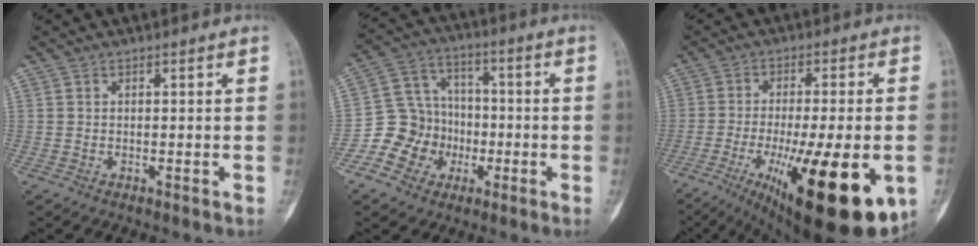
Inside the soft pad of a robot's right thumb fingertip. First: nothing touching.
{"total": 11.4, "force": [-3.7, 10.4, 3.0], "torque": [-0.004, 0.055, -0.067]}
{"total": 23.9, "force": [-8.1, 6.6, 21.5], "torque": [-0.284, -0.022, -0.103]}